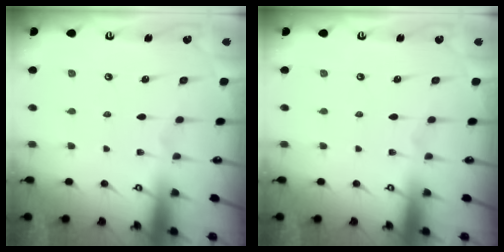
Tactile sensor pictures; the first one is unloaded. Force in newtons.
{"total": 0.0}